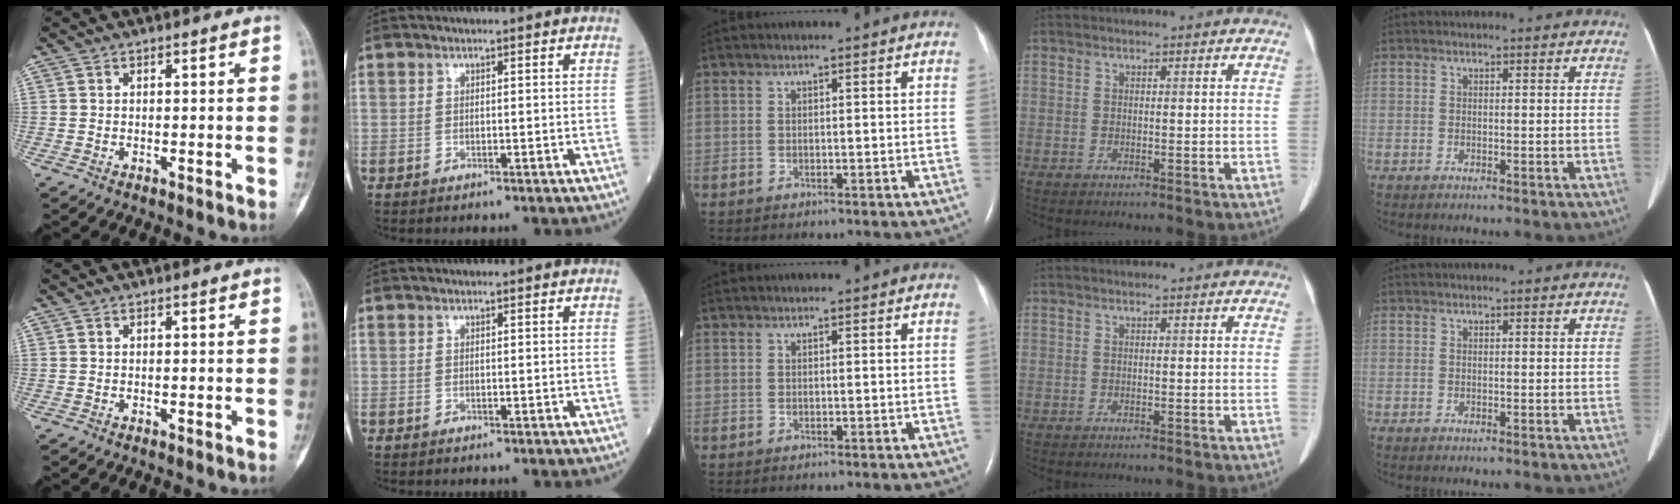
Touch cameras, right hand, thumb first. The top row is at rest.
{}